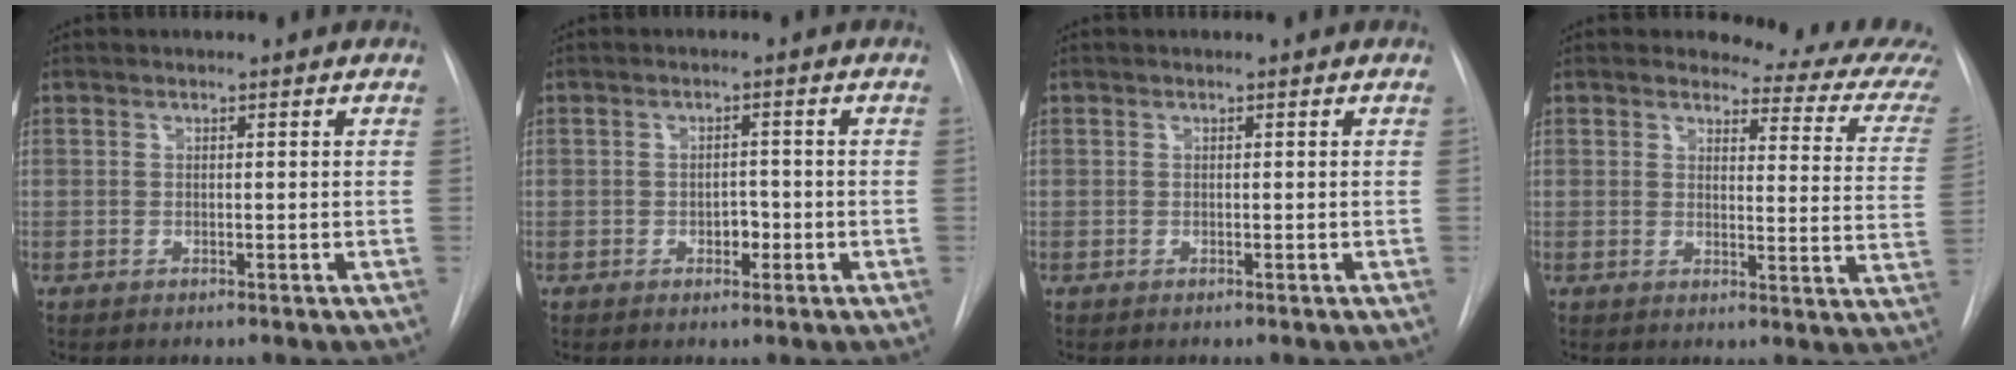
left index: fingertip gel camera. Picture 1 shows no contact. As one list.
[{"total": 2.1, "force": [-0.8, 1.3, 1.4], "torque": [-0.017, 0.005, -0.010]}, {"total": 0.0}, {"total": 10.9, "force": [10.3, 1.8, 2.9], "torque": [-0.014, -0.066, 0.089]}]